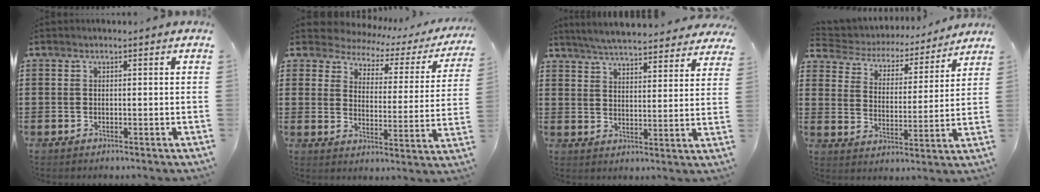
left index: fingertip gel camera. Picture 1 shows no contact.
{"total": 3.5, "force": [3.2, 1.4, 0.5], "torque": [-0.036, -0.025, 0.047]}
{"total": 5.8, "force": [5.6, -0.1, 1.6], "torque": [-0.053, -0.028, 0.098]}
{"total": 4.2, "force": [4.2, 0.6, 0.3], "torque": [-0.033, -0.037, 0.064]}